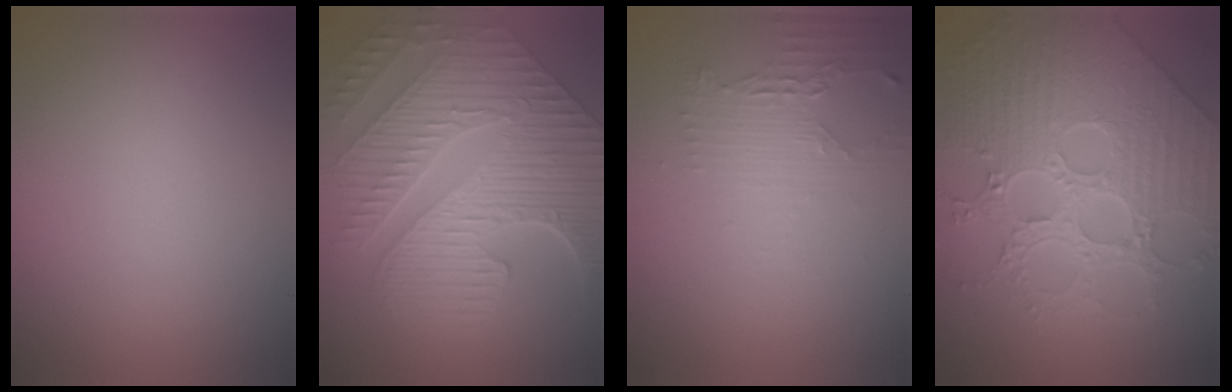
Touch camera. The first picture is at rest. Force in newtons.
{"total": 10.2, "press": 7.0, "slide": 7.4}
{"total": 2.1, "press": 1.6, "slide": 1.4}
{"total": 6.1, "press": 5.6, "slide": 2.3}